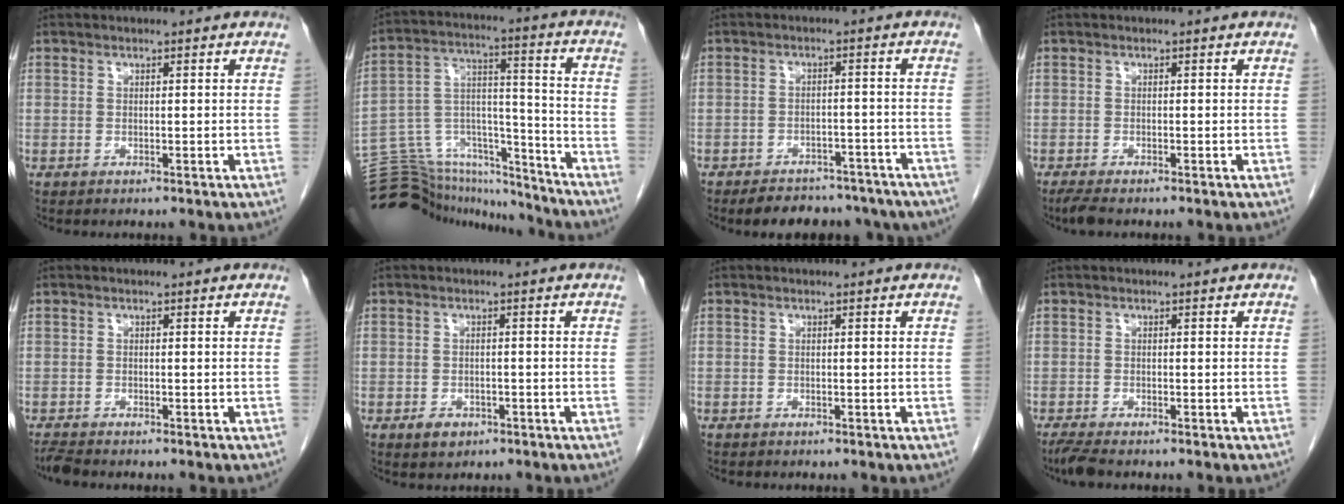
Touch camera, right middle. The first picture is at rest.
{"total": 21.7, "force": [-20.6, 5.3, 4.1], "torque": [-0.104, 0.054, -0.318]}
{"total": 13.1, "force": [-10.8, 5.7, 4.6], "torque": [-0.061, 0.009, -0.124]}
{"total": 2.0, "force": [-1.6, 0.3, 1.2], "torque": [-0.030, -0.008, -0.030]}
{"total": 1.8, "force": [-1.7, 0.1, 0.5], "torque": [-0.015, -0.009, -0.032]}
{"total": 2.5, "force": [-1.5, 1.6, 1.1], "torque": [-0.020, 0.002, -0.014]}
{"total": 0.5, "force": [-0.5, 0.2, 0.1], "torque": [-0.008, 0.002, -0.009]}
{"total": 2.6, "force": [-2.2, 0.3, 1.4], "torque": [-0.035, -0.009, -0.041]}